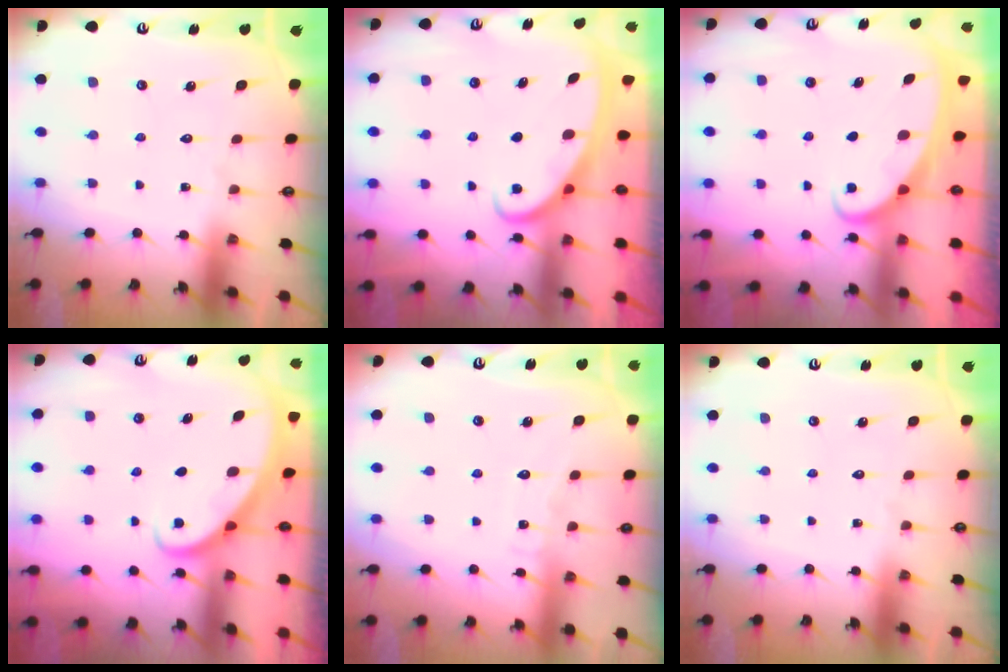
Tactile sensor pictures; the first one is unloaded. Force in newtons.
{"total": 2.7, "press": 2.7, "slide": 0.4}
{"total": 2.2, "press": 2.1, "slide": 0.3}
{"total": 2.9, "press": 2.9, "slide": 0.2}
{"total": 5.4, "press": 5.4, "slide": 0.5}
{"total": 0.0}